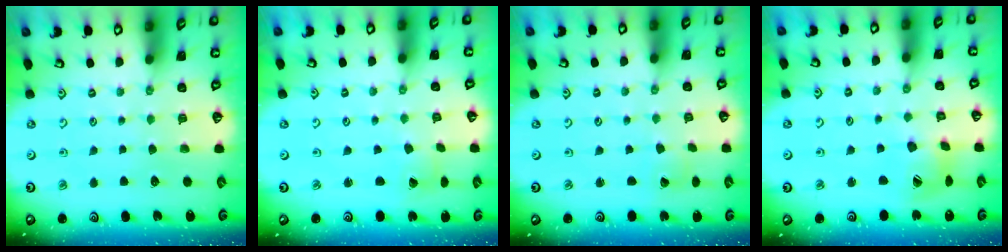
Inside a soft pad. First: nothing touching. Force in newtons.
{"total": 2.8, "press": 2.8, "slide": 0.1}
{"total": 0.8, "press": 0.8, "slide": 0.0}
{"total": 9.9, "press": 9.8, "slide": 1.2}